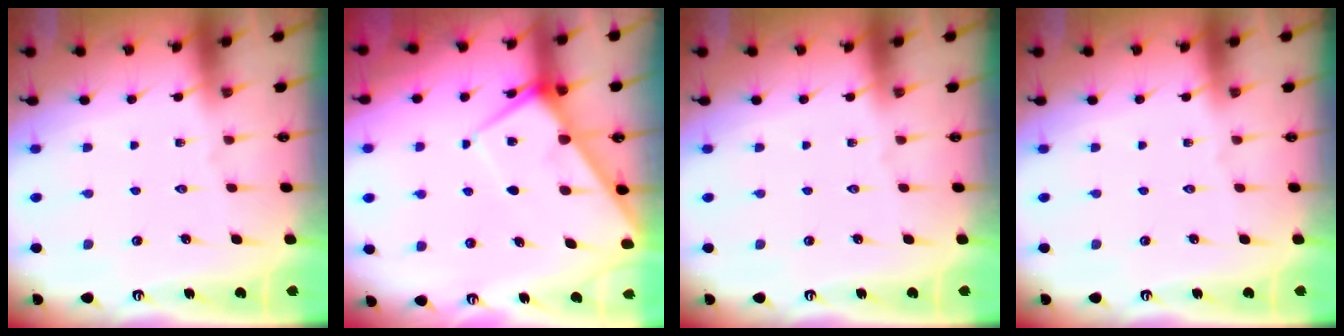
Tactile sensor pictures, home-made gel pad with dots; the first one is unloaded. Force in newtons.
{"total": 6.6, "press": 6.5, "slide": 0.7}
{"total": 0.0}
{"total": 0.0}